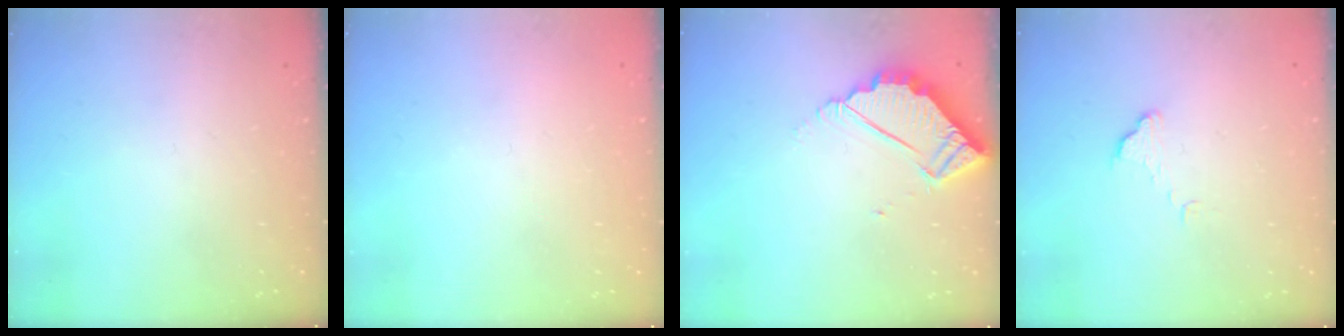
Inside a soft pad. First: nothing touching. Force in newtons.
{"total": 2.3, "press": 2.3, "slide": 0.1}
{"total": 4.5, "press": 4.5, "slide": 0.3}
{"total": 5.5, "press": 5.5, "slide": 0.5}